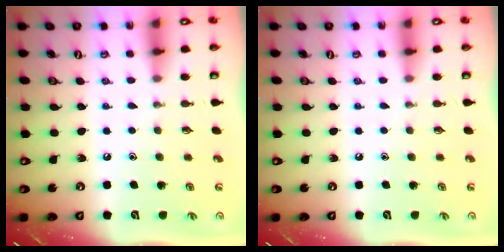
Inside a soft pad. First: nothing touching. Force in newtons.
{"total": 0.0}